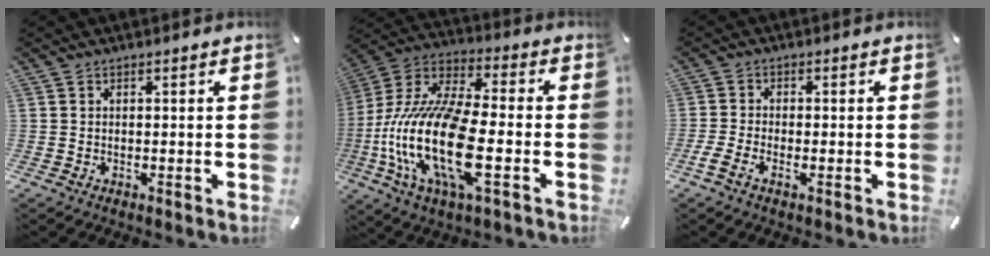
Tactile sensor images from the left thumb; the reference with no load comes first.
{"total": 22.0, "force": [-6.3, 8.5, 19.4], "torque": [-0.432, -0.008, -0.112]}
{"total": 2.6, "force": [-1.2, 1.3, 2.0], "torque": [-0.048, 0.001, -0.026]}